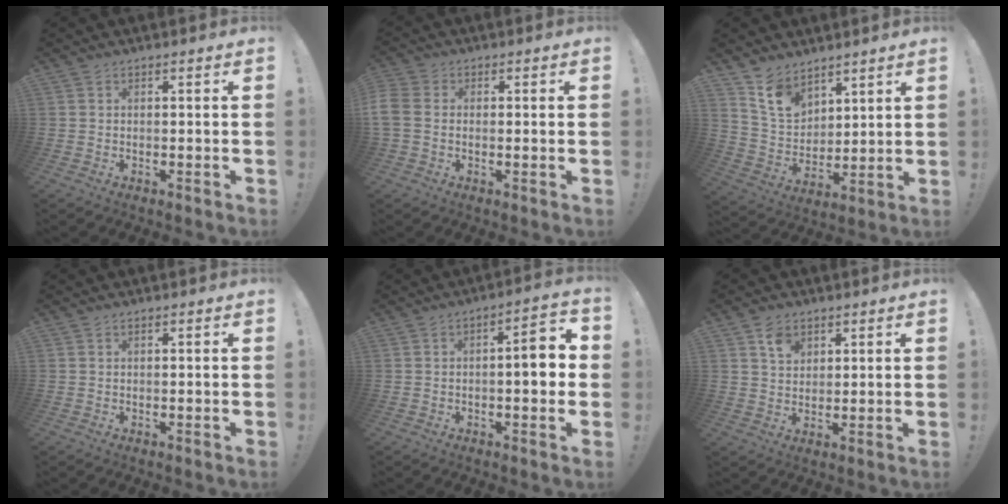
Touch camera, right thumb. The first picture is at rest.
{"total": 4.7, "force": [0.2, 3.5, 3.1], "torque": [-0.076, 0.004, 0.005]}
{"total": 10.8, "force": [8.0, 6.4, 3.4], "torque": [-0.078, -0.049, 0.162]}
{"total": 0.0}
{"total": 7.5, "force": [-0.5, 2.3, 7.1], "torque": [-0.091, 0.001, -0.015]}
{"total": 5.9, "force": [3.4, 4.2, 2.3], "torque": [-0.036, -0.008, 0.062]}